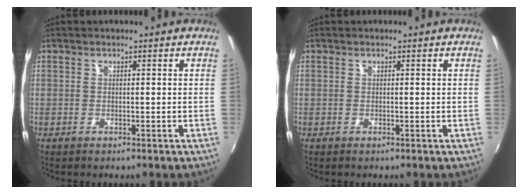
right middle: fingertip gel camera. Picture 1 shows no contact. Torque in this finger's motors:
{"motor_torque": [-0.15, 0.09, 0.02, 0.01]}